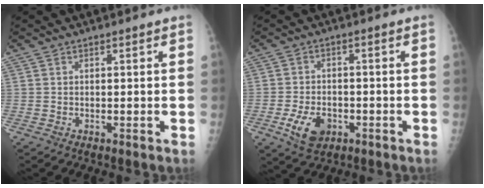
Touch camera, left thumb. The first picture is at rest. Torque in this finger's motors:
{"motor_torque": [-0.37, 0.72, 0.68, 0.33, 0.08]}